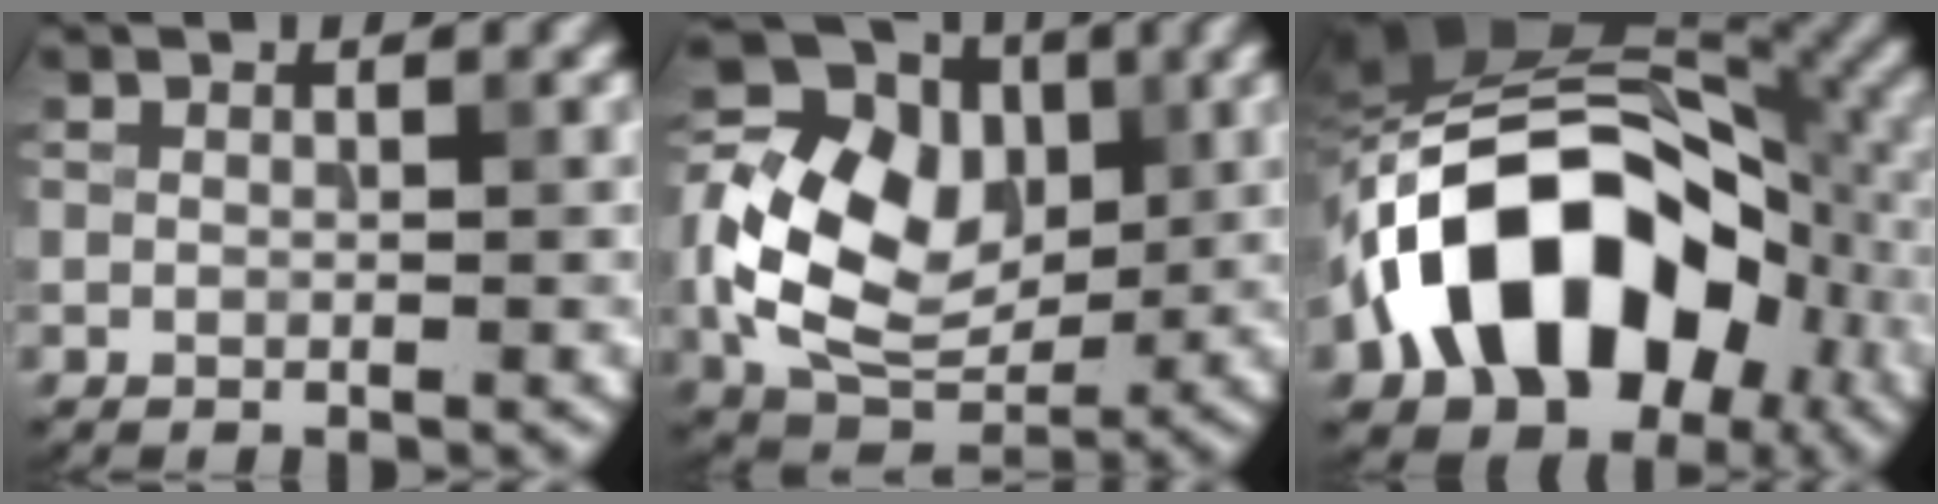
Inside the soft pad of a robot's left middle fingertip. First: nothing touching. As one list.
[{"total": 13.4, "force": [-0.2, 10.2, 8.6], "torque": [-0.170, 0.014, -0.006]}, {"total": 14.9, "force": [-5.1, 9.9, 9.9], "torque": [-0.150, 0.017, -0.103]}]